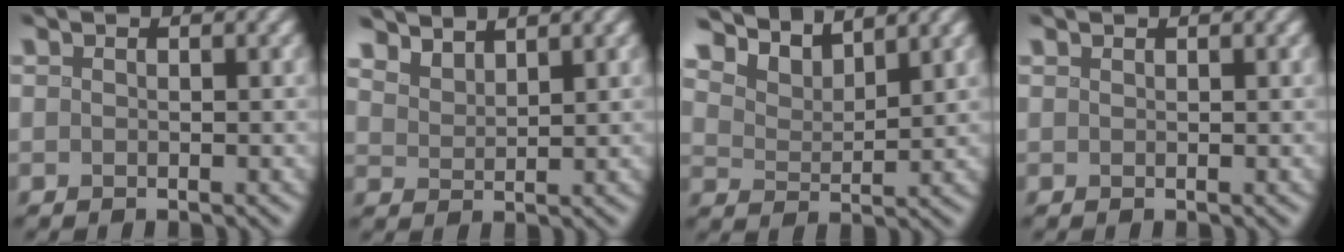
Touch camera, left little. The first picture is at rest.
{"total": 3.0, "force": [2.8, 0.8, 0.7], "torque": [-0.020, -0.004, 0.060]}
{"total": 5.3, "force": [5.0, 1.0, 1.4], "torque": [-0.044, 0.006, 0.087]}
{"total": 0.0}